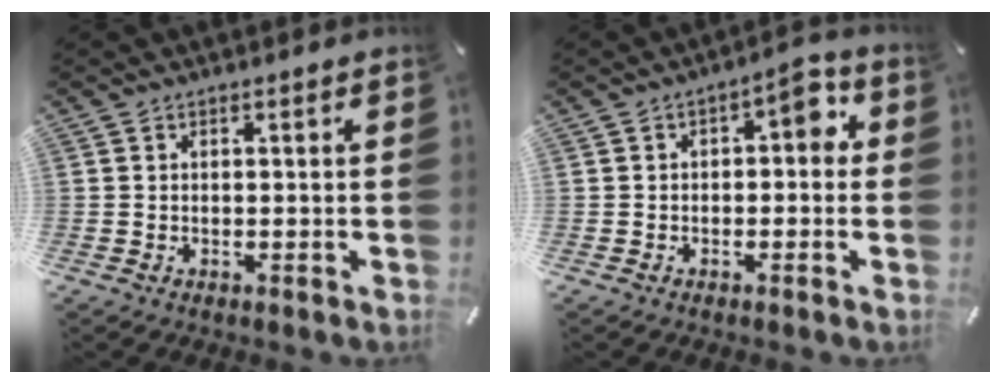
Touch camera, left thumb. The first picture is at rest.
{"total": 5.7, "force": [0.4, 3.1, 4.8], "torque": [-0.061, 0.003, -0.003]}